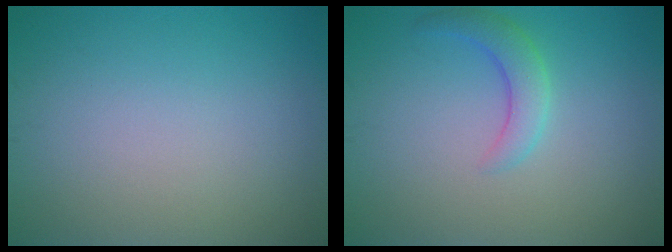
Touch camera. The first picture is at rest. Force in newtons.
{"total": 2.6, "press": 2.6, "slide": 0.1}